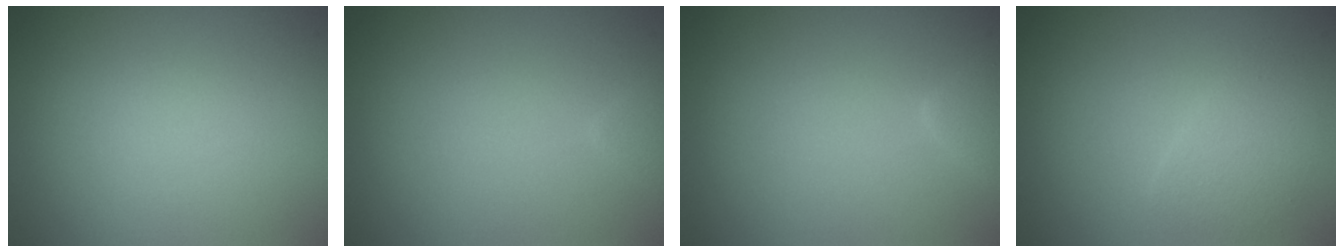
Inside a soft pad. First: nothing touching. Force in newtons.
{"total": 0.7, "press": 0.7, "slide": 0.1}
{"total": 1.8, "press": 1.8, "slide": 0.1}
{"total": 2.1, "press": 2.1, "slide": 0.0}